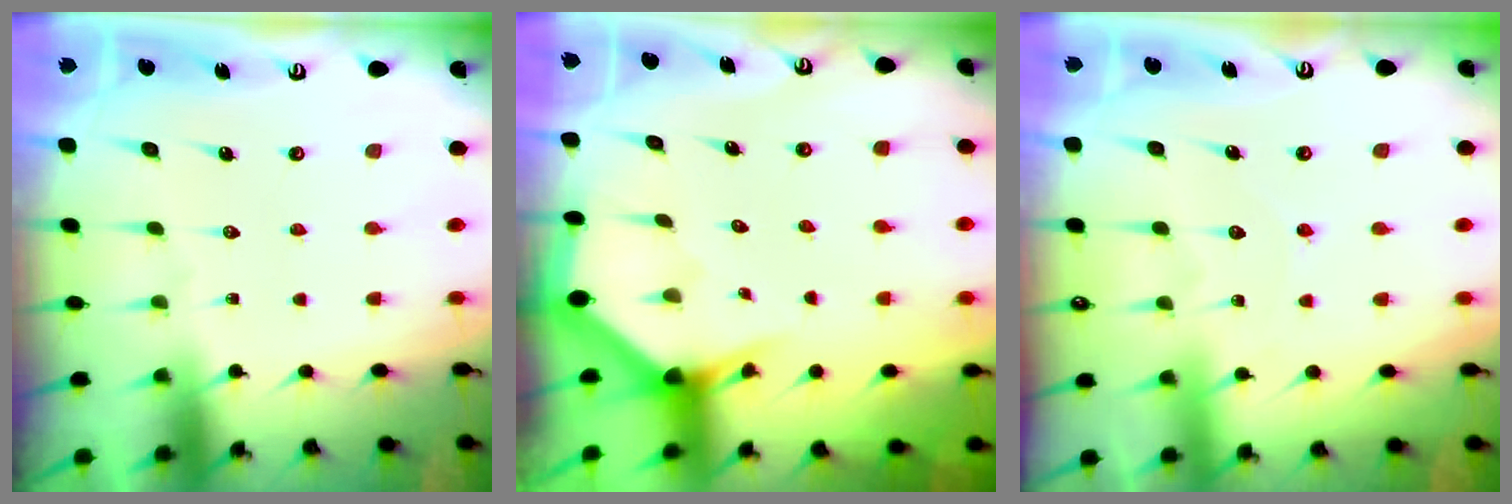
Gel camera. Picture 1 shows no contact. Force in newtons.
{"total": 2.8, "press": 2.8, "slide": 0.2}
{"total": 5.5, "press": 5.5, "slide": 0.5}